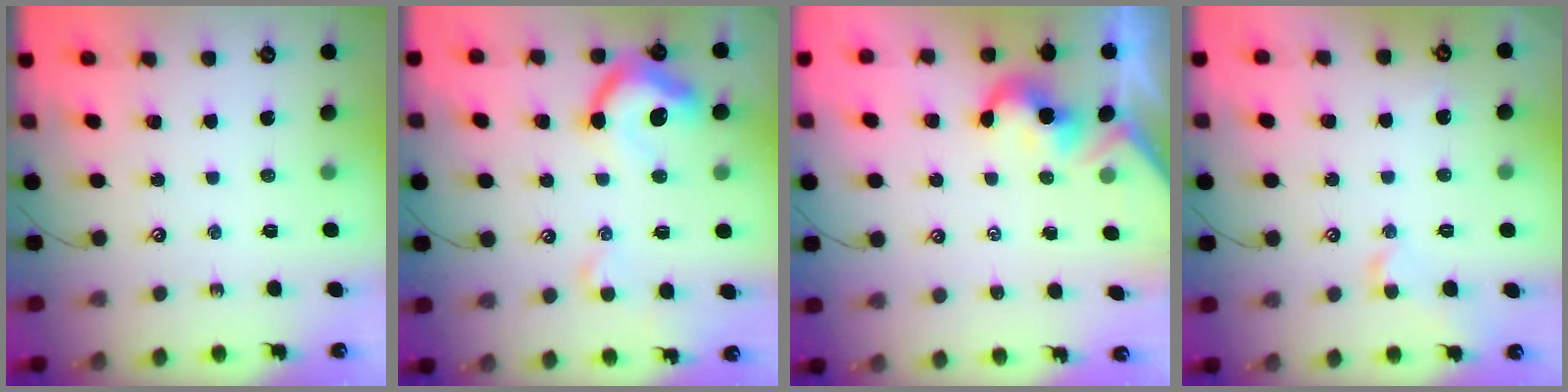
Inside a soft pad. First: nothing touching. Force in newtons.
{"total": 9.4, "press": 9.3, "slide": 1.6}
{"total": 2.0, "press": 2.0, "slide": 0.5}
{"total": 1.1, "press": 1.0, "slide": 0.5}